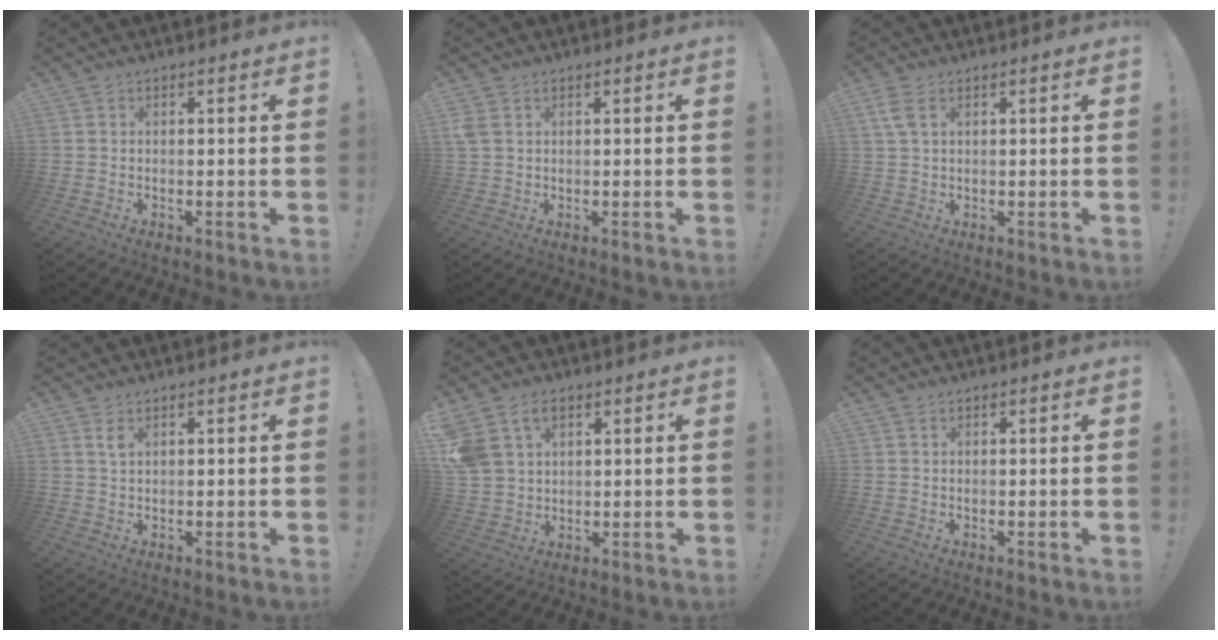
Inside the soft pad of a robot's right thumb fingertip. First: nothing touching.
{"total": 2.7, "force": [1.1, 1.8, 1.7], "torque": [-0.036, 0.003, 0.024]}
{"total": 4.4, "force": [1.8, 2.3, 3.2], "torque": [-0.070, -0.002, 0.033]}
{"total": 2.1, "force": [1.1, 0.8, 1.6], "torque": [-0.032, 0.000, 0.019]}
{"total": 9.4, "force": [4.8, 6.6, 4.6], "torque": [-0.089, -0.013, 0.098]}
{"total": 0.6, "force": [0.5, 0.2, 0.1], "torque": [-0.004, 0.000, 0.011]}